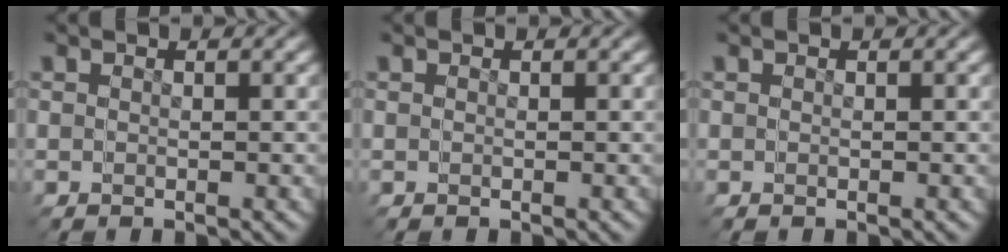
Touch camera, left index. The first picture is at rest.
{"total": 0.0}
{"total": 0.0}